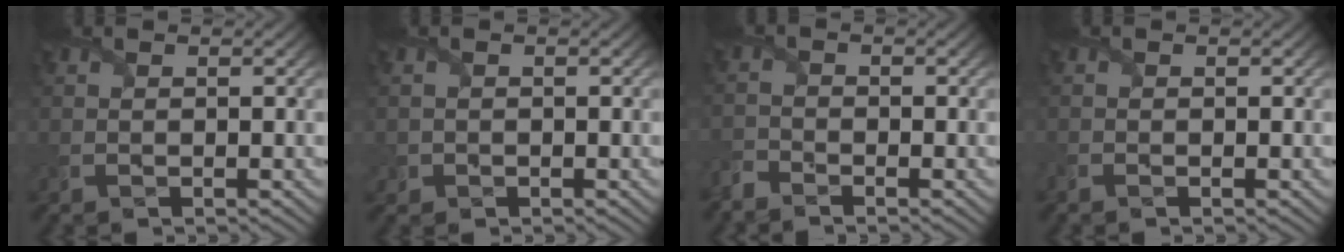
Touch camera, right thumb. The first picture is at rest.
{"total": 1.2, "force": [-0.5, 1.1, 0.1], "torque": [0.000, -0.008, -0.013]}
{"total": 2.5, "force": [-2.4, 0.5, 0.5], "torque": [-0.015, -0.010, -0.062]}
{"total": 0.8, "force": [-0.7, 0.3, 0.2], "torque": [-0.008, -0.007, -0.015]}